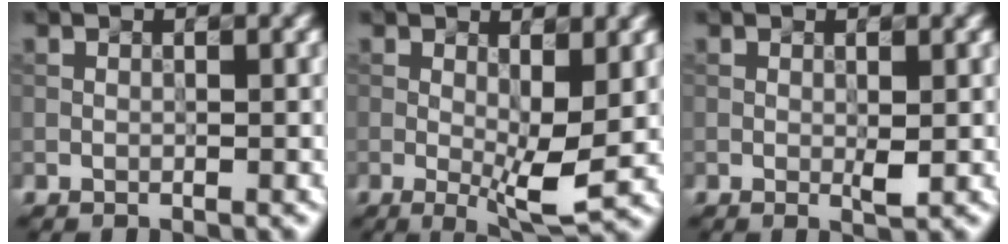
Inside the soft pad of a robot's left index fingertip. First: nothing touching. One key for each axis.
{"total": 5.2, "fx": 0.0, "fy": 1.1, "fz": 5.1, "tx": -0.083, "ty": -0.013, "tz": 0.007}
{"total": 1.0, "fx": 0.1, "fy": 0.0, "fz": 1.0, "tx": -0.022, "ty": -0.001, "tz": 0.004}